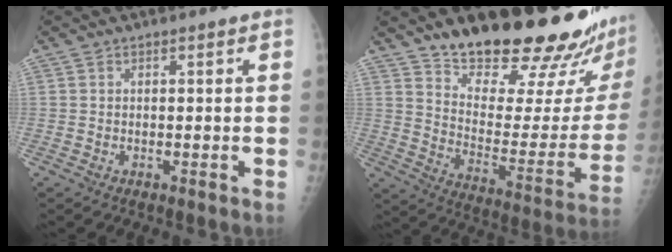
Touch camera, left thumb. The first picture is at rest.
{"total": 27.6, "force": [21.6, 7.1, 15.7], "torque": [-0.200, -0.134, 0.308]}